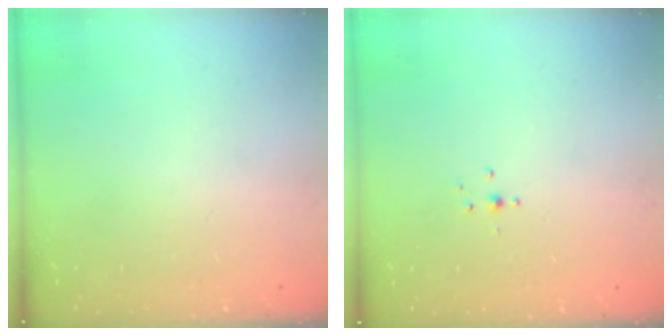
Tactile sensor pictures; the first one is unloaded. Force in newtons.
{"total": 2.1, "press": 1.9, "slide": 0.8}